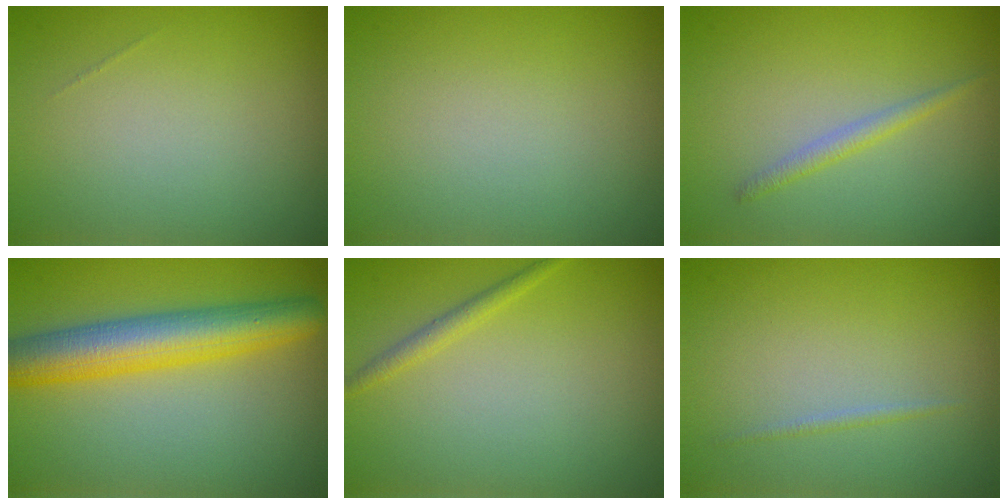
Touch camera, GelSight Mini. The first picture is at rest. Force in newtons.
{"total": 0.0}
{"total": 1.3, "press": 1.3, "slide": 0.1}
{"total": 7.0, "press": 7.0, "slide": 0.2}
{"total": 1.3, "press": 1.3, "slide": 0.1}
{"total": 0.6, "press": 0.6, "slide": 0.1}